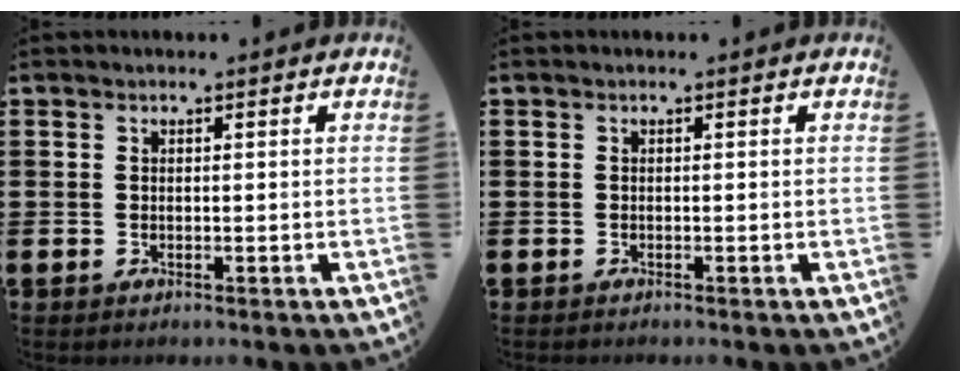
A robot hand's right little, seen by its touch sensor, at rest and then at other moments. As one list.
[{"total": 0.0}]